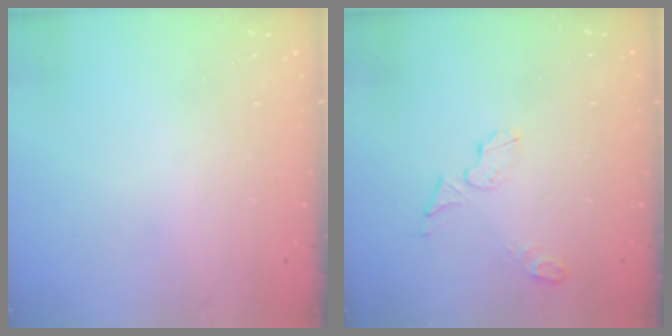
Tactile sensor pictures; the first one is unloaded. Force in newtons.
{"total": 5.3, "press": 5.3, "slide": 0.3}